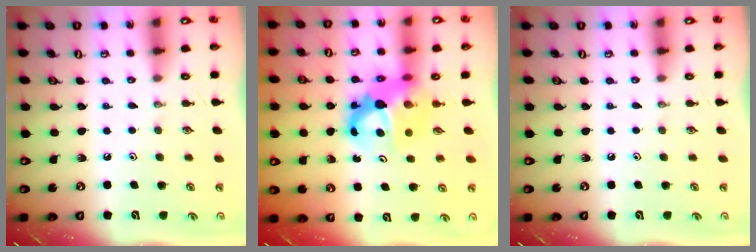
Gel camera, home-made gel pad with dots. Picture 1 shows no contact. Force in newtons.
{"total": 9.5, "press": 9.5, "slide": 0.7}
{"total": 0.0}